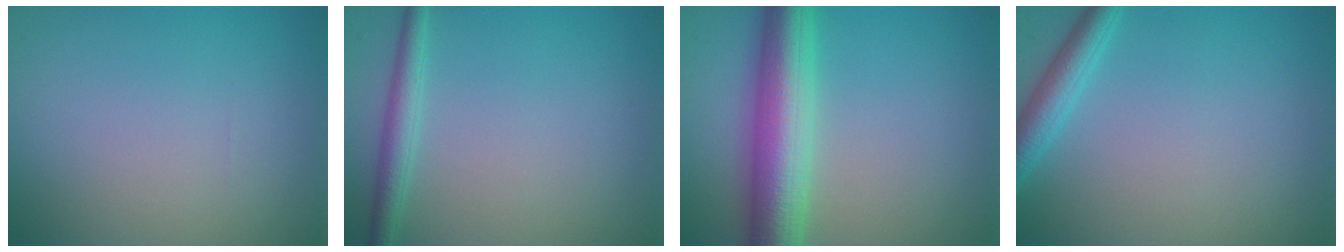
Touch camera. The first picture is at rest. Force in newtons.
{"total": 2.1, "press": 2.1, "slide": 0.0}
{"total": 7.8, "press": 7.8, "slide": 0.1}
{"total": 2.7, "press": 2.7, "slide": 0.1}